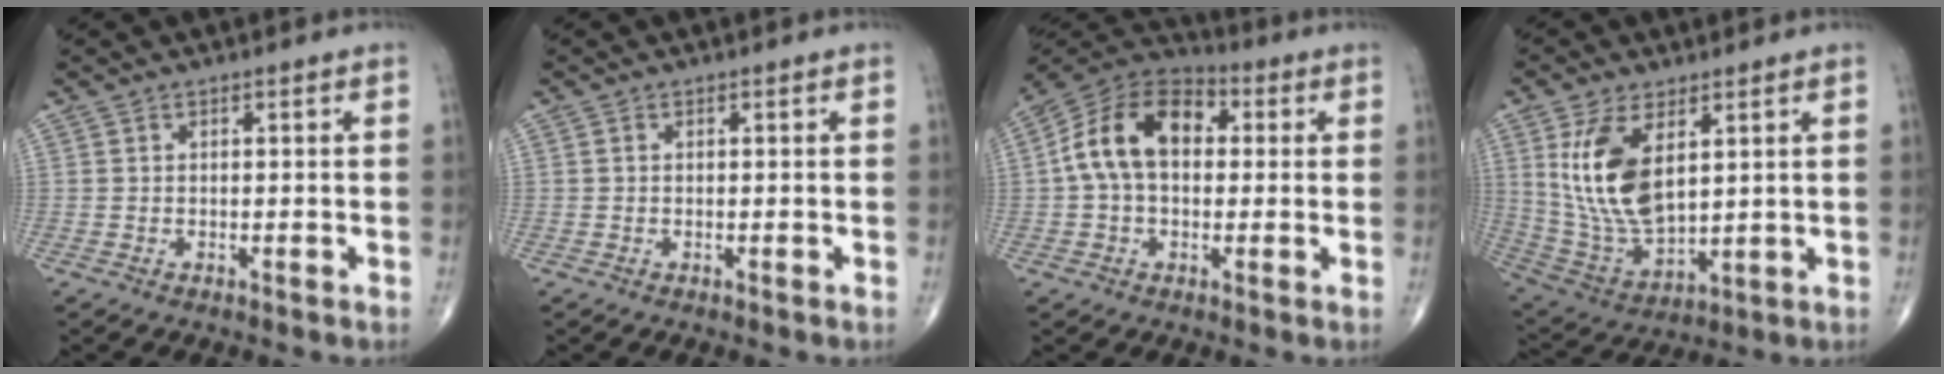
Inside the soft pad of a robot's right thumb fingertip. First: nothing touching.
{"total": 0.0}
{"total": 14.5, "force": [1.8, 9.5, 10.9], "torque": [-0.182, 0.035, 0.018]}
{"total": 15.3, "force": [4.6, 7.8, 12.3], "torque": [-0.236, -0.023, 0.107]}